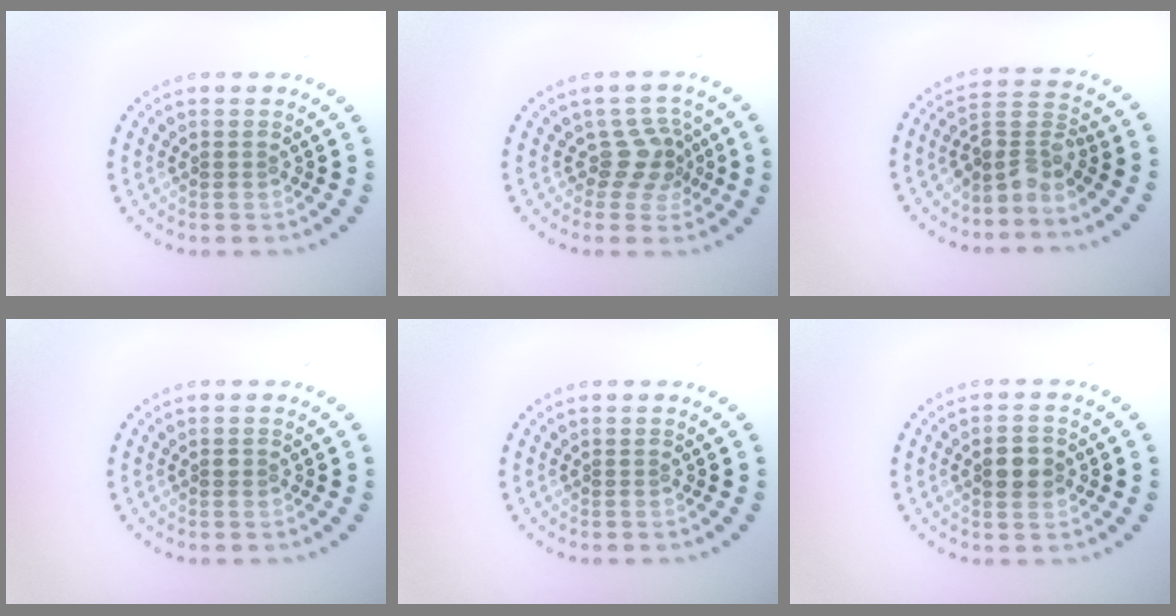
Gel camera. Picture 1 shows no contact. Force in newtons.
{"total": 2.7, "press": 2.1, "slide": 1.7}
{"total": 3.3, "press": 2.6, "slide": 2.0}
{"total": 0.5, "press": 0.5, "slide": 0.1}
{"total": 0.0}
{"total": 3.0, "press": 3.0, "slide": 0.1}